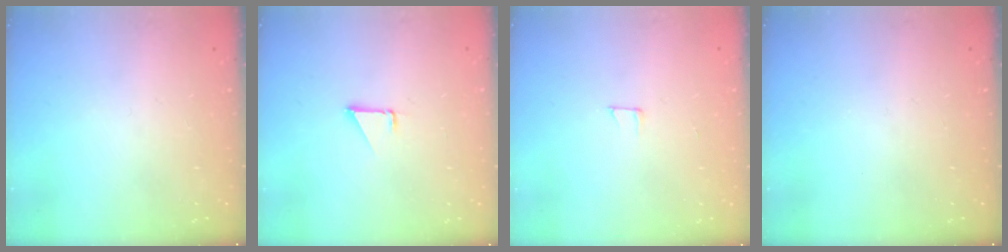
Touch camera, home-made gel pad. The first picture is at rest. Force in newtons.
{"total": 1.4, "press": 1.3, "slide": 0.1}
{"total": 3.9, "press": 3.9, "slide": 0.2}
{"total": 0.0}